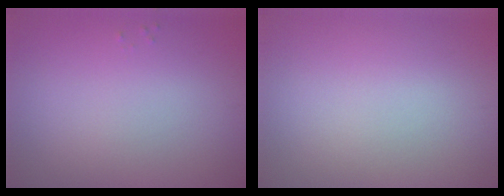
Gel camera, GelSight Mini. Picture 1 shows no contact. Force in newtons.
{"total": 0.0}